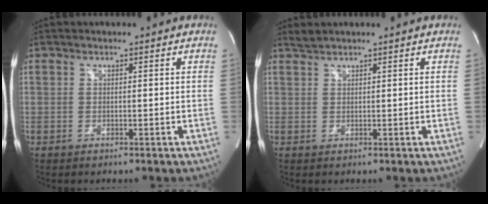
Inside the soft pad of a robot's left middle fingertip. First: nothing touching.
{"total": 1.2, "force": [1.1, -0.1, 0.1], "torque": [-0.006, 0.007, 0.029]}